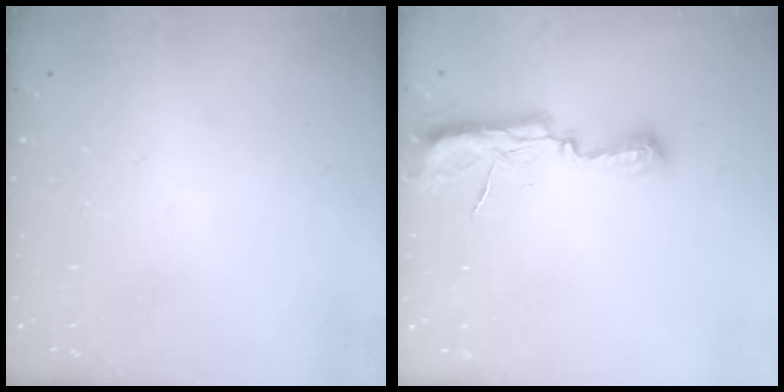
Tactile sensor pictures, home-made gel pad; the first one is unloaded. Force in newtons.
{"total": 8.8, "press": 8.2, "slide": 3.2}